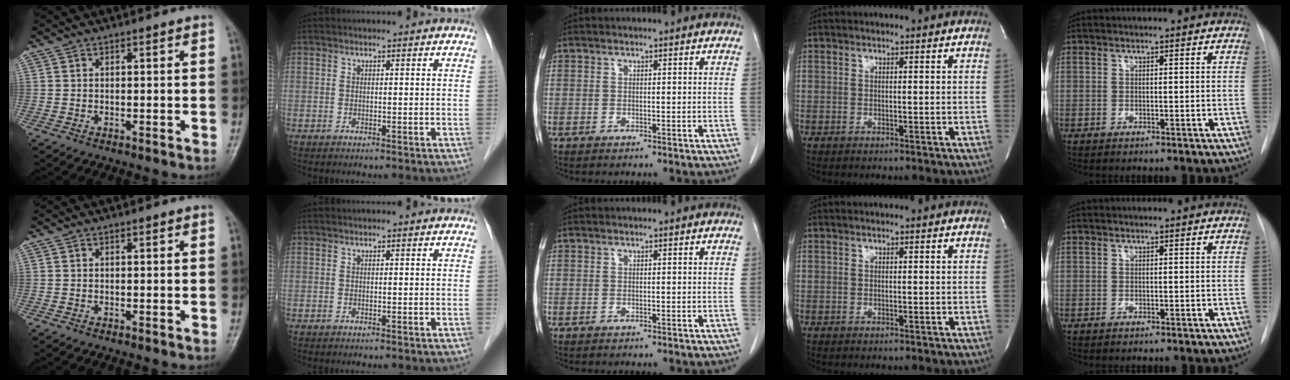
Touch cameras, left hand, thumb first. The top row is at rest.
{}